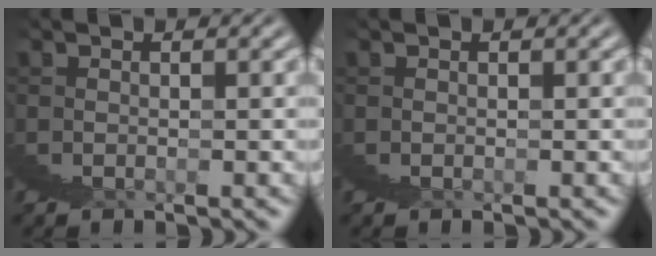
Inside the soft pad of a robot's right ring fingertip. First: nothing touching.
{"total": 0.0}